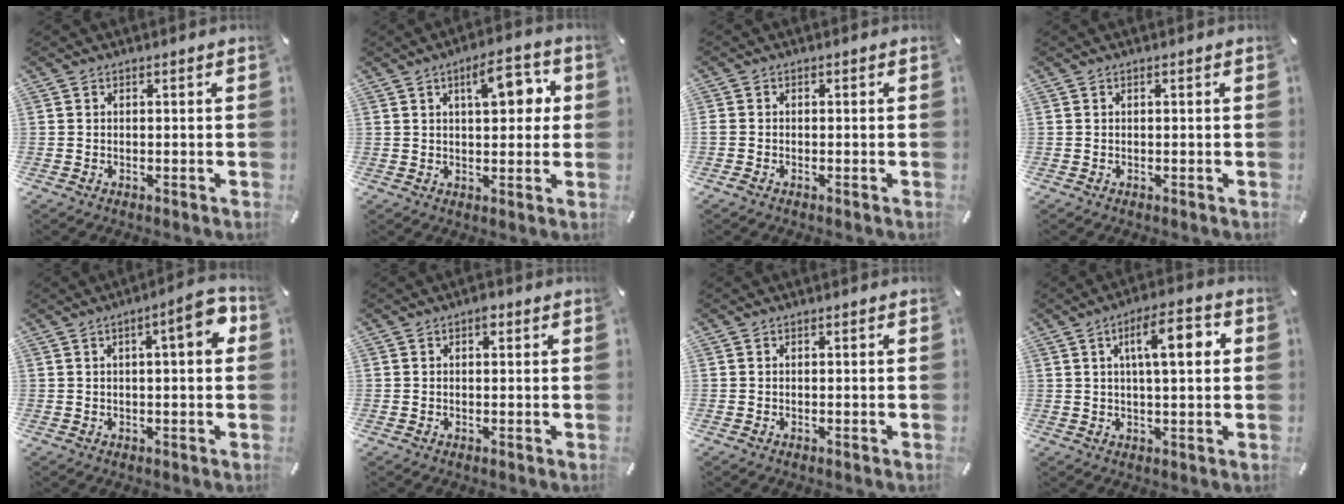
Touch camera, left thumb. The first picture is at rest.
{"total": 9.5, "force": [3.1, 4.3, 7.9], "torque": [-0.106, -0.006, 0.044]}
{"total": 0.8, "force": [-0.5, 0.5, 0.4], "torque": [-0.007, 0.001, -0.011]}
{"total": 0.0}
{"total": 7.8, "force": [2.2, 1.9, 7.3], "torque": [-0.095, -0.007, 0.028]}
{"total": 1.7, "force": [0.6, 1.1, 1.2], "torque": [-0.009, 0.000, 0.006]}
{"total": 0.0}
{"total": 10.7, "force": [3.0, 3.3, 9.8], "torque": [-0.159, -0.001, 0.041]}